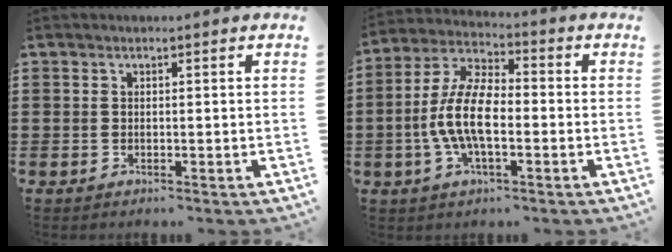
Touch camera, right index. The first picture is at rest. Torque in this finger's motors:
{"motor_torque": [2.14, 0.00, 1.05, 0.21]}